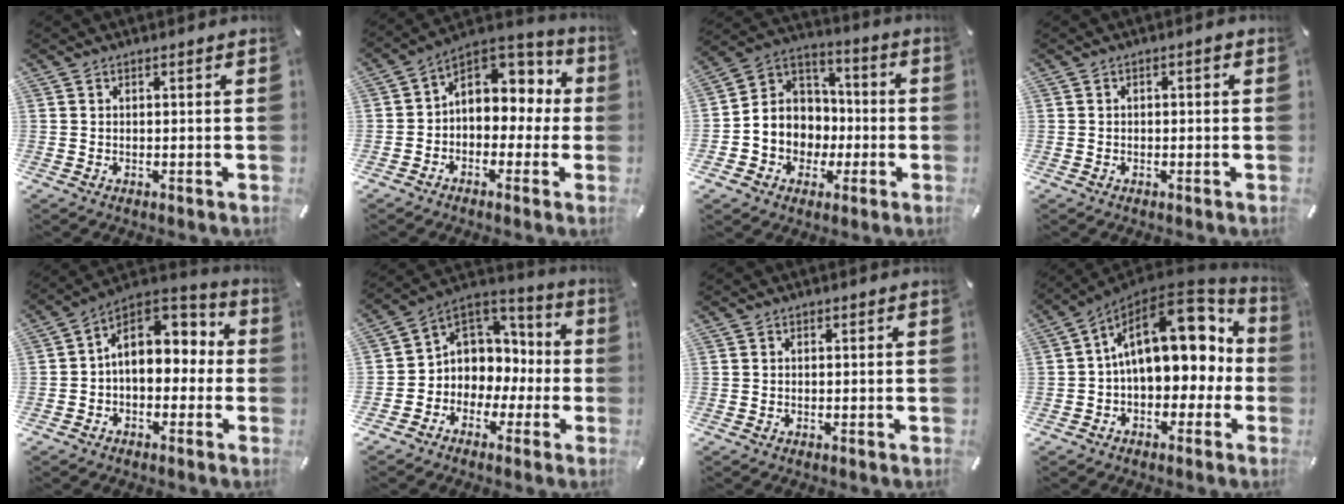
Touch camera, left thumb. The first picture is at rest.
{"total": 7.9, "force": [1.4, 7.1, 3.2], "torque": [-0.049, -0.011, 0.028]}
{"total": 9.3, "force": [-2.2, 9.1, -0.1], "torque": [-0.012, -0.002, -0.035]}
{"total": 1.0, "force": [-0.4, 0.6, 0.7], "torque": [-0.013, 0.004, -0.010]}
{"total": 10.5, "force": [1.7, 8.2, 6.4], "torque": [-0.086, -0.006, 0.031]}
{"total": 7.4, "force": [0.0, 7.4, -0.1], "torque": [-0.020, -0.024, 0.008]}
{"total": 0.0}
{"total": 20.6, "force": [5.6, 12.5, 15.3], "torque": [-0.219, -0.023, 0.105]}